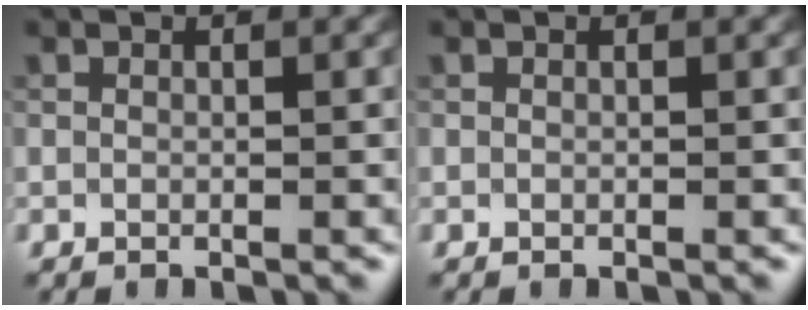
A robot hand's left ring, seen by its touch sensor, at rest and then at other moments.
{"total": 0.0}